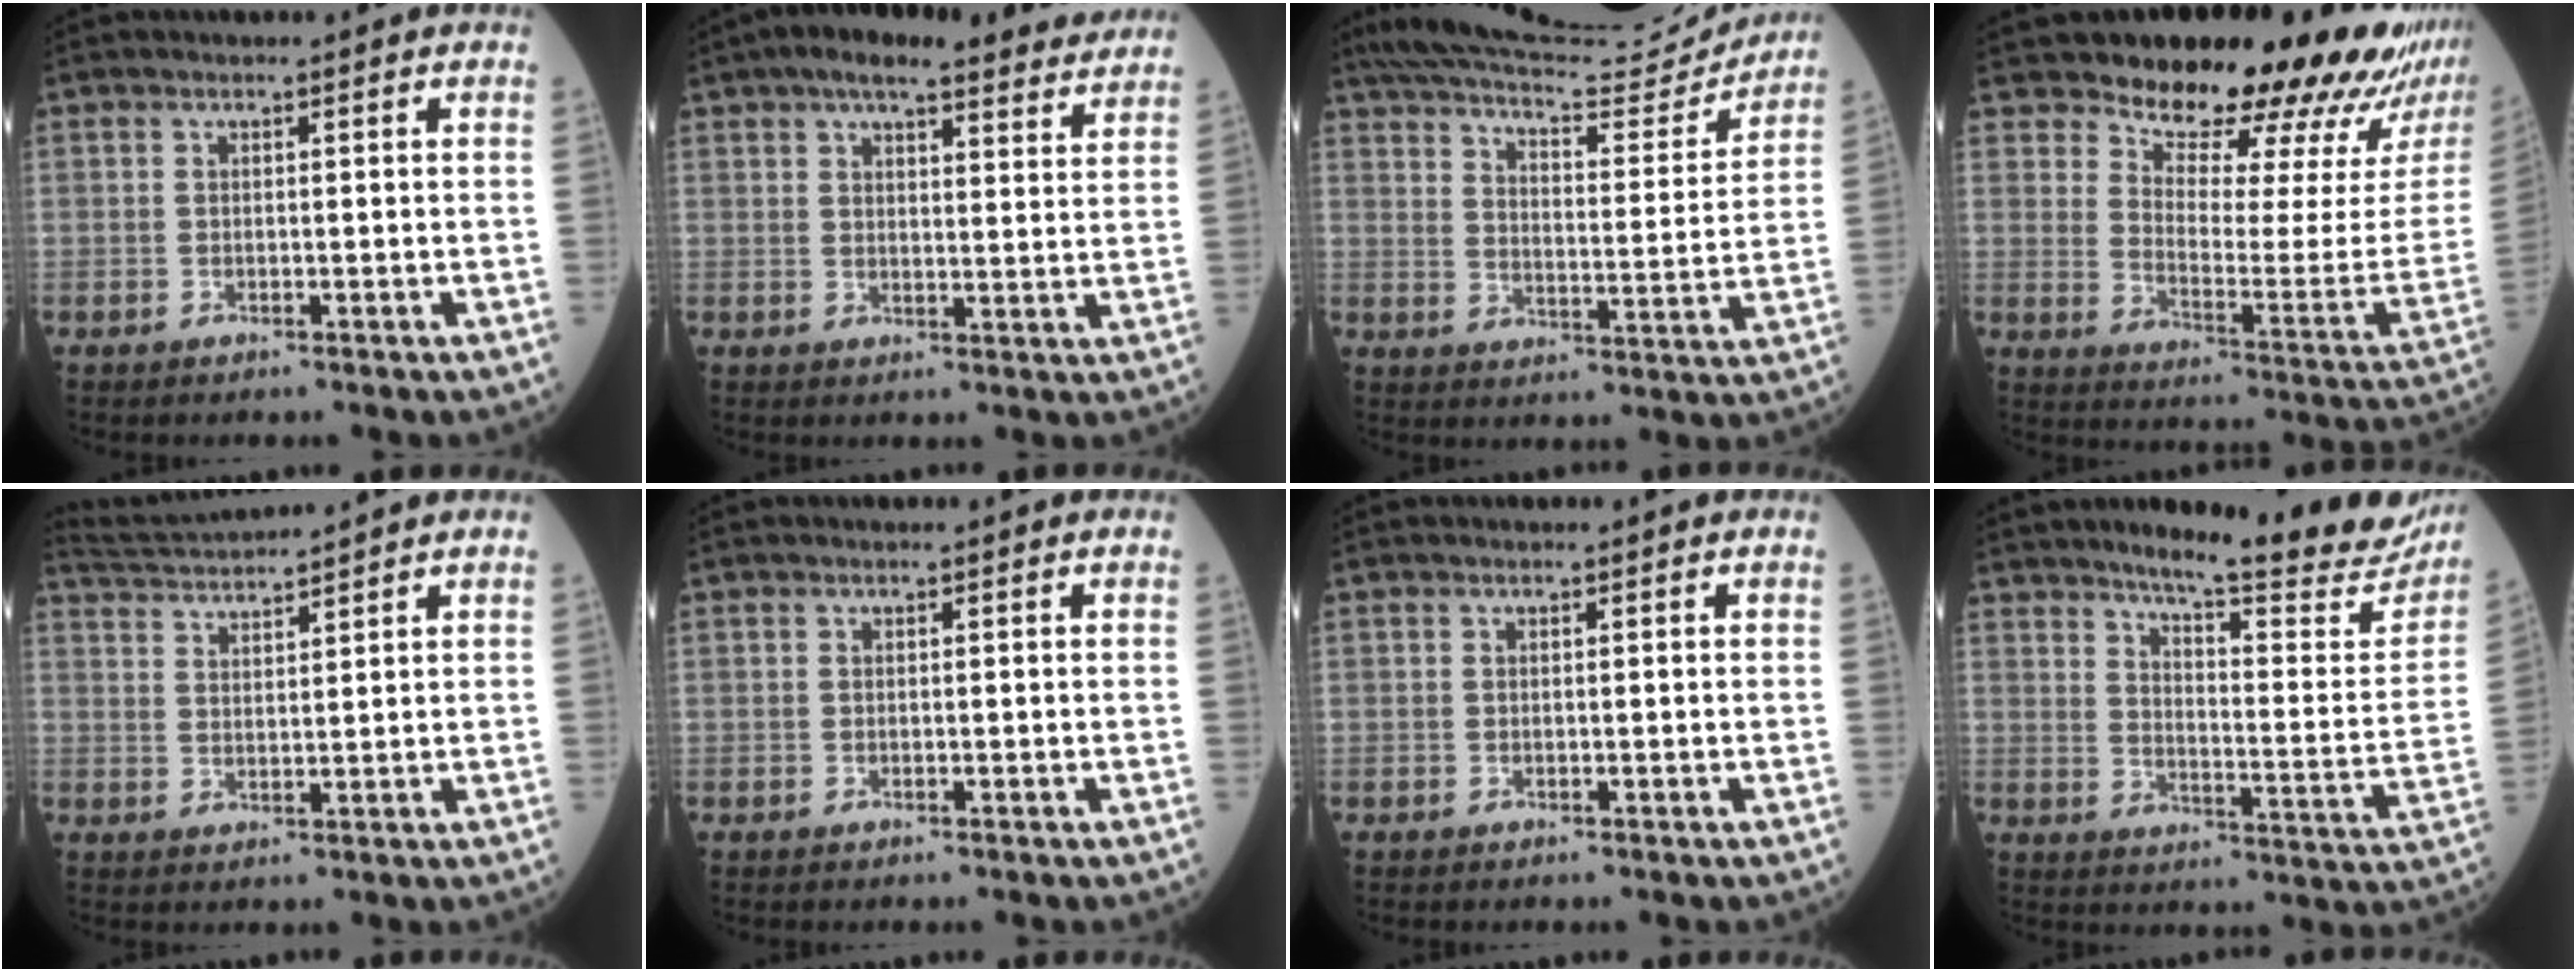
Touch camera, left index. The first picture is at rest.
{"total": 14.5, "force": [12.0, 3.5, 7.4], "torque": [-0.099, 0.028, 0.152]}
{"total": 21.3, "force": [19.9, 2.8, 7.1], "torque": [-0.120, -0.019, 0.273]}
{"total": 23.3, "force": [20.2, 3.5, 10.9], "torque": [-0.159, -0.082, 0.255]}
{"total": 6.9, "force": [6.6, -1.2, 1.4], "torque": [-0.039, 0.020, 0.122]}
{"total": 0.0}
{"total": 0.0}
{"total": 23.1, "force": [20.2, 2.0, 10.9], "torque": [-0.152, -0.083, 0.249]}